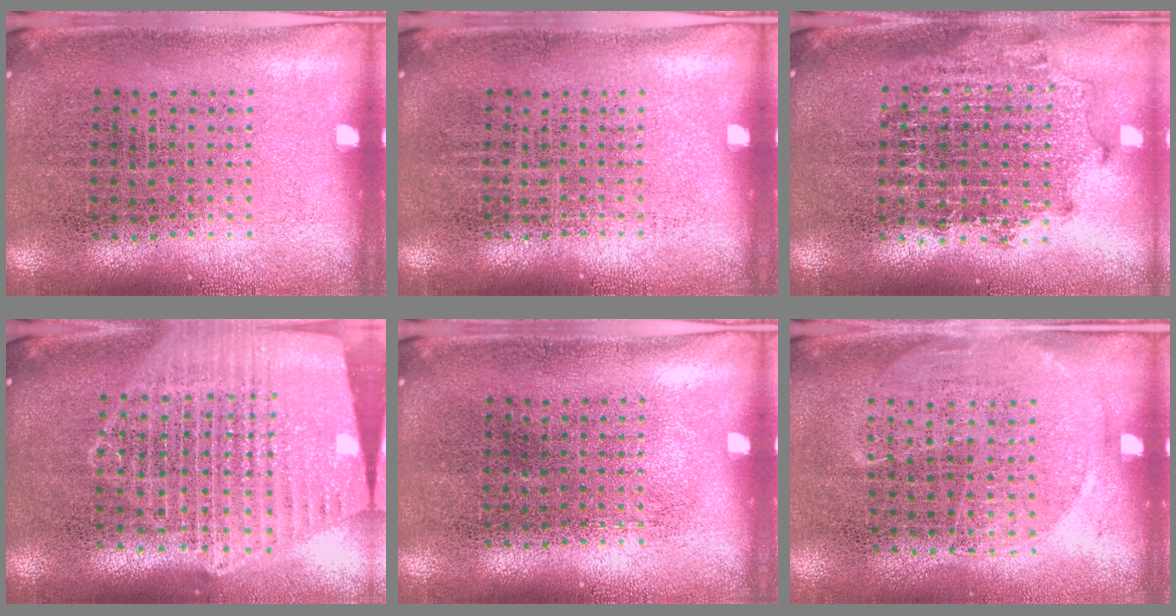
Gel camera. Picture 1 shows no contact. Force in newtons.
{"total": 0.0}
{"total": 1.8, "press": 1.5, "slide": 1.1}
{"total": 2.2, "press": 2.0, "slide": 1.0}
{"total": 0.0}
{"total": 1.4, "press": 1.2, "slide": 0.8}